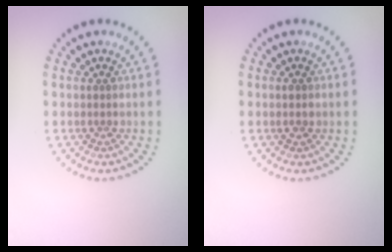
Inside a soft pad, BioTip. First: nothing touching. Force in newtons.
{"total": 0.9, "press": 0.9, "slide": 0.1}